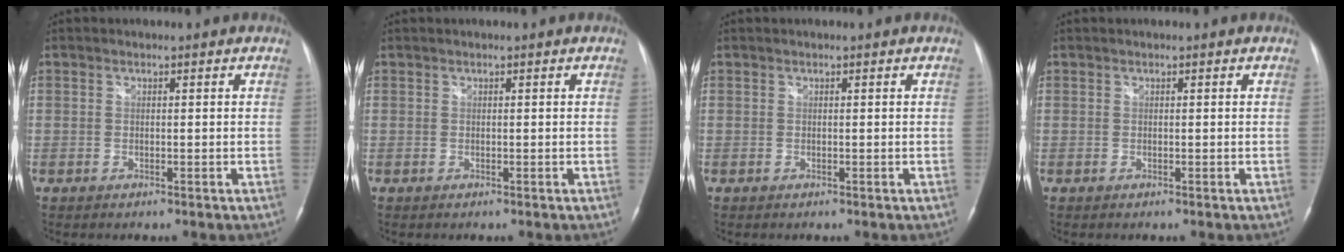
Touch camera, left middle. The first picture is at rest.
{"total": 0.0}
{"total": 0.0}
{"total": 0.0}